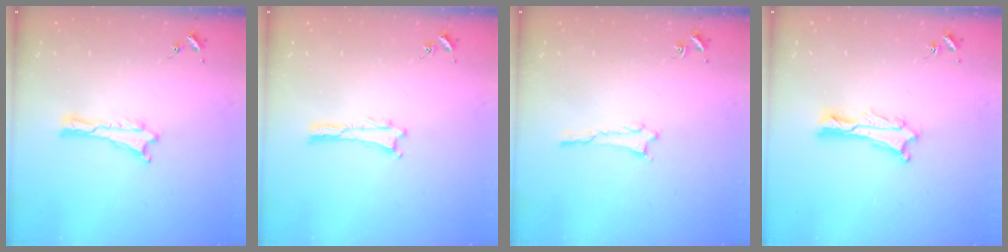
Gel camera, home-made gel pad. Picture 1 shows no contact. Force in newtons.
{"total": 0.0}
{"total": 1.4, "press": 1.4, "slide": 0.2}
{"total": 1.1, "press": 1.1, "slide": 0.2}